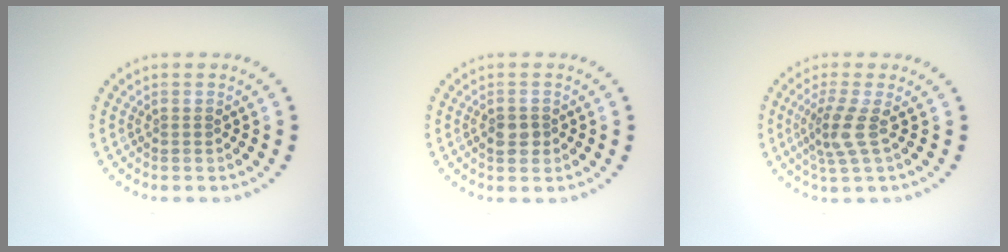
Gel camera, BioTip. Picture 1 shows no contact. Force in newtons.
{"total": 1.6, "press": 1.6, "slide": 0.3}
{"total": 2.7, "press": 2.1, "slide": 1.8}